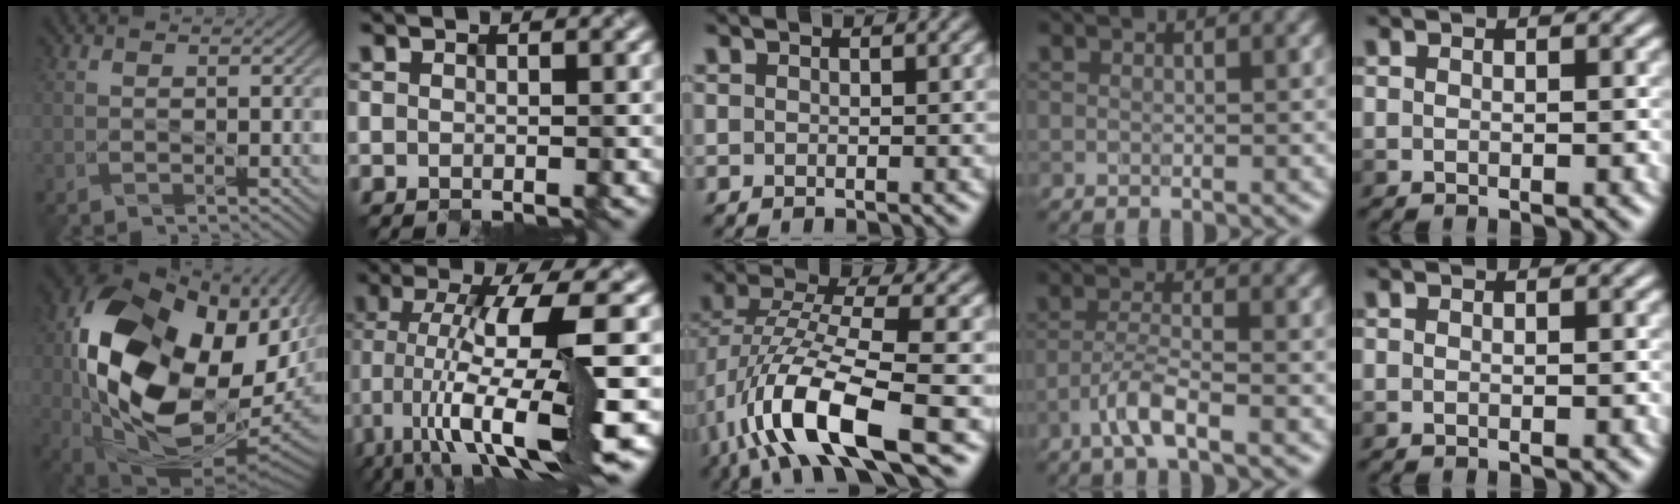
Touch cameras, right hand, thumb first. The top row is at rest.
{"thumb": {"total": 22.9, "force": [1.8, 14.5, 17.6], "torque": [-0.395, -0.044, 0.075]}, "index": {"total": 11.5, "force": [-2.0, 2.4, 11.0], "torque": [-0.180, -0.003, -0.030]}, "middle": {"total": 10.8, "force": [-4.3, 3.3, 9.3], "torque": [-0.186, 0.006, -0.085]}, "ring": {"total": 2.8, "force": [-1.8, 0.2, 2.1], "torque": [-0.039, 0.007, -0.044]}}